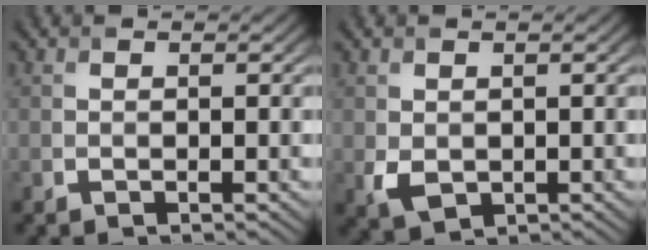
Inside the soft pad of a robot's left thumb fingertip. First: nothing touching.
{"total": 2.4, "force": [-0.2, 1.9, 1.4], "torque": [-0.039, -0.009, 0.003]}